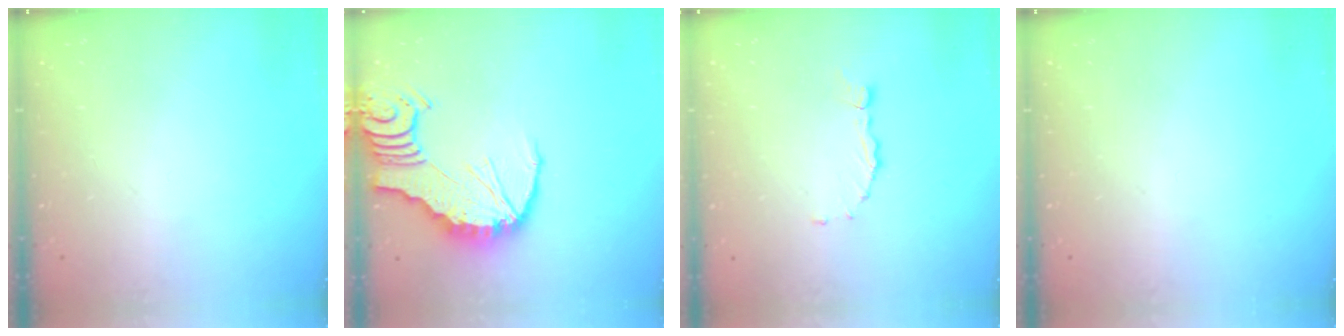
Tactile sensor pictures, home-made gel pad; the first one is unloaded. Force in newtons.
{"total": 12.0, "press": 12.0, "slide": 1.3}
{"total": 1.9, "press": 1.9, "slide": 0.2}
{"total": 0.0}